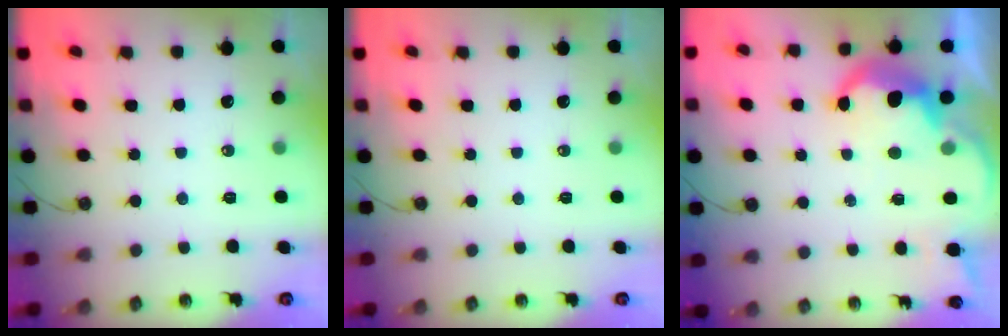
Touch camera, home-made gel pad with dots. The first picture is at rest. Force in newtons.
{"total": 0.0}
{"total": 11.3, "press": 11.2, "slide": 1.0}